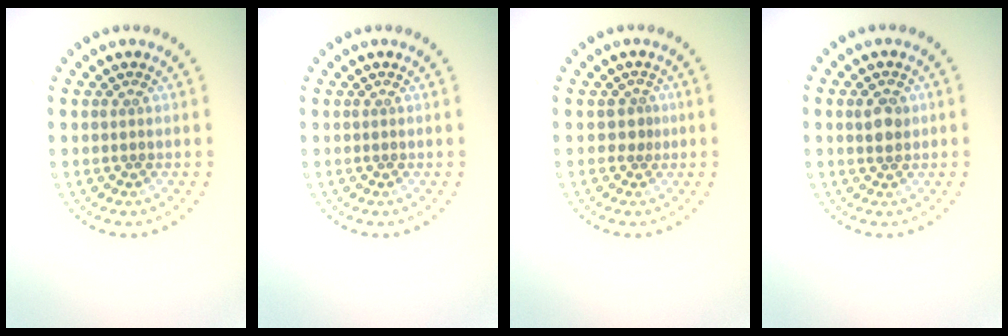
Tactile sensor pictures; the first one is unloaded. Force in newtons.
{"total": 0.0}
{"total": 1.0, "press": 0.6, "slide": 0.8}
{"total": 2.0, "press": 1.9, "slide": 0.4}